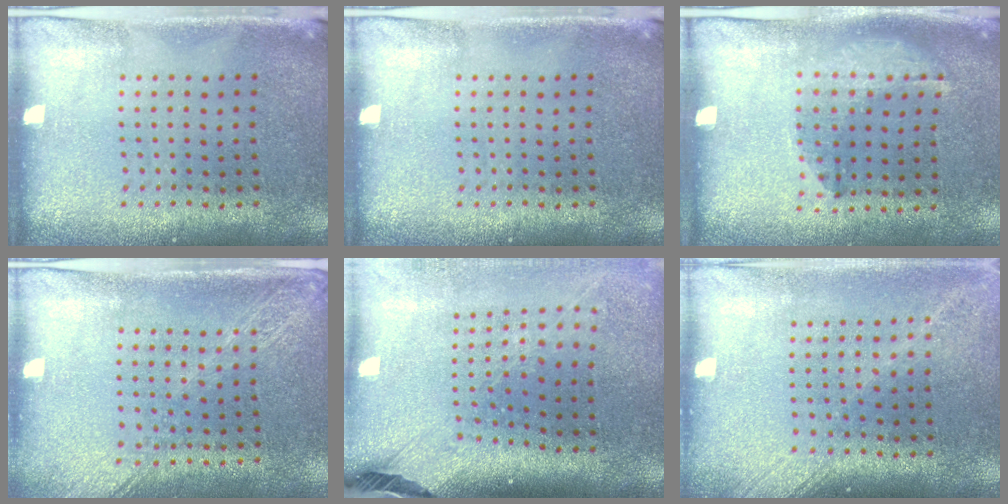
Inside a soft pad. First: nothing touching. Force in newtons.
{"total": 0.0}
{"total": 1.4, "press": 0.9, "slide": 1.0}
{"total": 1.9, "press": 1.7, "slide": 1.0}
{"total": 2.7, "press": 2.0, "slide": 1.8}
{"total": 1.7, "press": 1.3, "slide": 1.1}